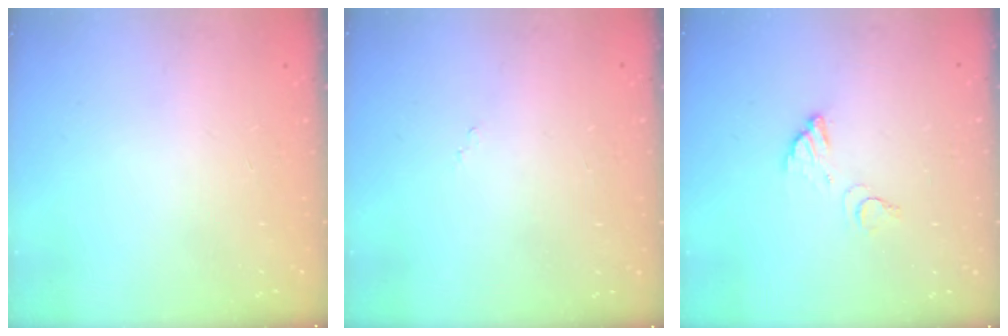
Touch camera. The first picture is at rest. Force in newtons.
{"total": 7.5, "press": 7.5, "slide": 0.6}
{"total": 3.8, "press": 3.8, "slide": 0.2}